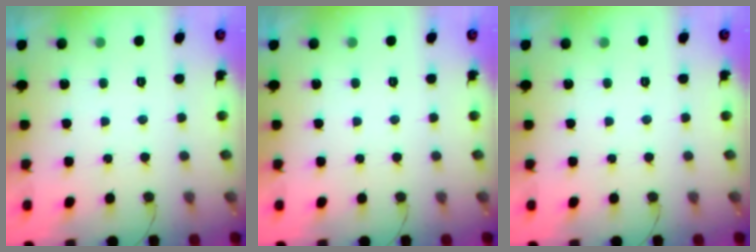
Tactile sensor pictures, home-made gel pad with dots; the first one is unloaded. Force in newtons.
{"total": 0.0}
{"total": 0.0}